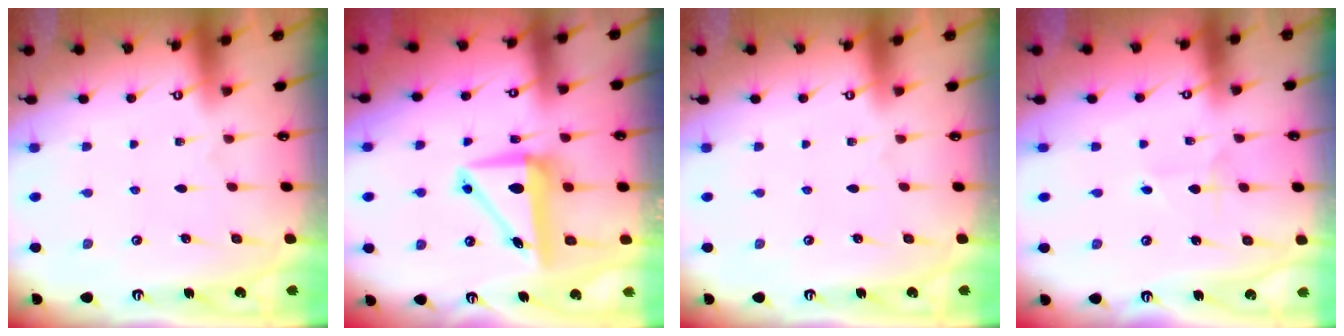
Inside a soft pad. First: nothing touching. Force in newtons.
{"total": 8.7, "press": 8.5, "slide": 1.8}
{"total": 0.0}
{"total": 1.9, "press": 1.9, "slide": 0.1}